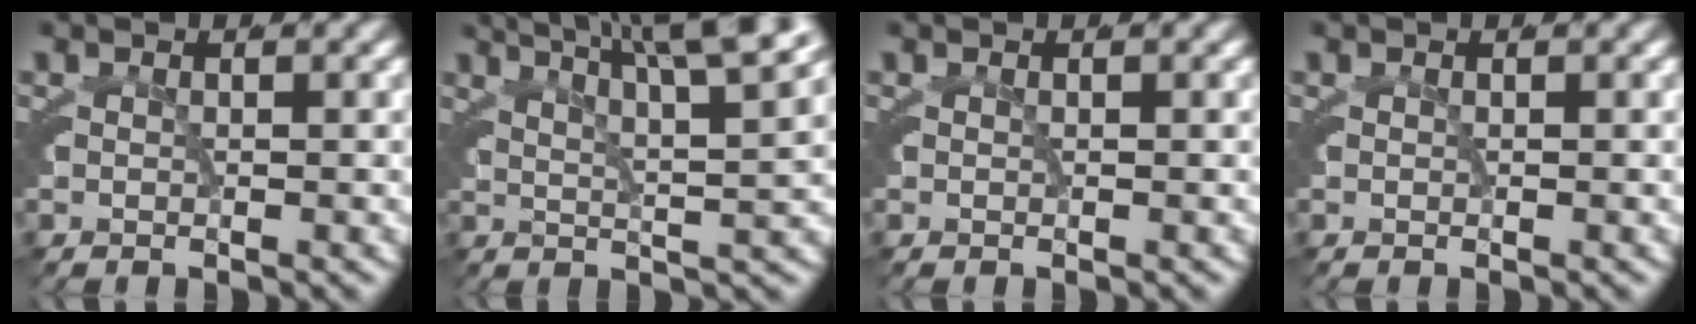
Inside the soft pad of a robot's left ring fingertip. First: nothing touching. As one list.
[{"total": 8.5, "force": [5.2, 3.4, 5.7], "torque": [-0.071, 0.016, 0.067]}, {"total": 0.0}, {"total": 0.0}]